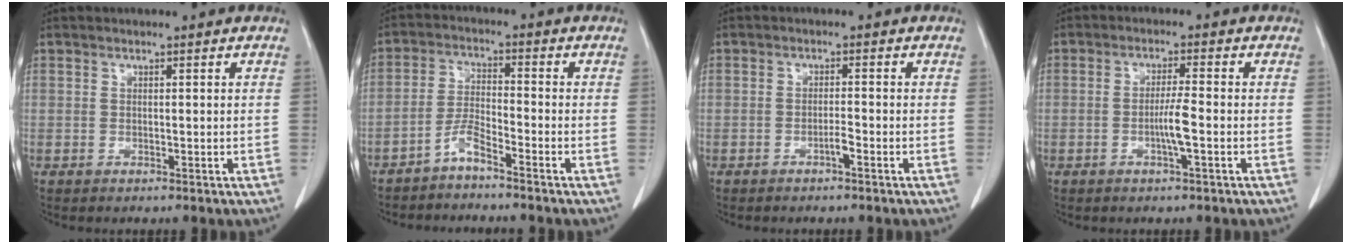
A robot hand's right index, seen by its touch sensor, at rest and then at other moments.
{"total": 3.6, "force": [-3.0, 0.1, 1.9], "torque": [-0.042, -0.002, -0.064]}
{"total": 1.4, "force": [-0.9, 0.1, 1.1], "torque": [-0.020, 0.001, -0.016]}
{"total": 3.7, "force": [-1.1, -0.1, 3.5], "torque": [-0.068, -0.003, -0.021]}